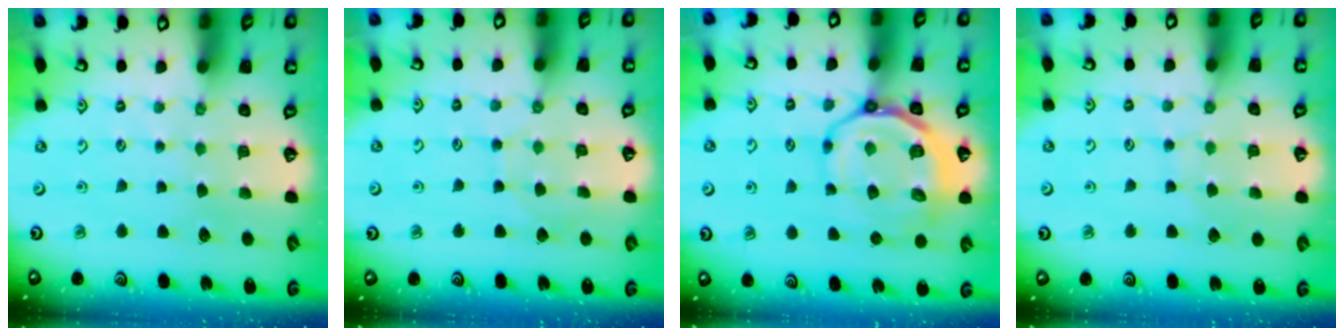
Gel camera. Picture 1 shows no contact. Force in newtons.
{"total": 3.1, "press": 3.1, "slide": 0.4}
{"total": 13.5, "press": 13.3, "slide": 2.7}
{"total": 6.2, "press": 6.2, "slide": 0.6}